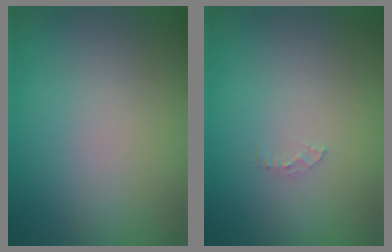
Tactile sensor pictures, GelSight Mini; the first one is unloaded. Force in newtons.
{"total": 0.7, "press": 0.7, "slide": 0.1}